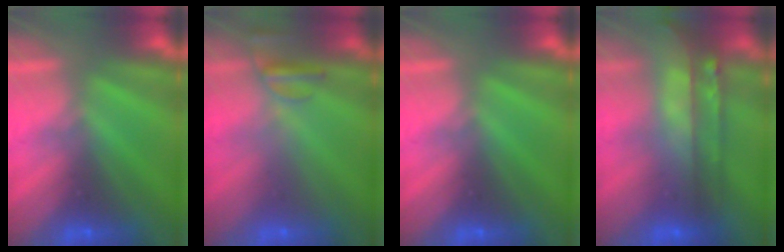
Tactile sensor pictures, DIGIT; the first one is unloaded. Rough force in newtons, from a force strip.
{"total": 2.4}
{"total": 0.0}
{"total": 8.8}